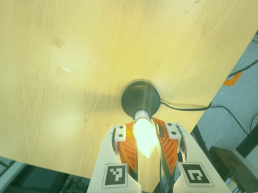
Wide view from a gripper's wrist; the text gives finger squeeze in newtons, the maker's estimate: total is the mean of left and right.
{"total": 22.7, "left": 19.1, "right": 26.2}